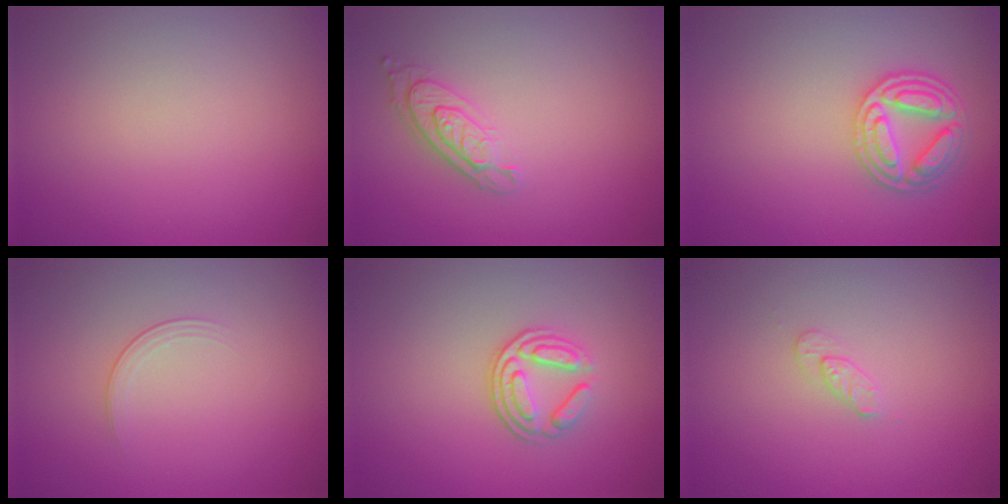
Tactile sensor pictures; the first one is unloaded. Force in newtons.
{"total": 3.0, "press": 2.3, "slide": 1.9}
{"total": 4.0, "press": 3.8, "slide": 1.3}
{"total": 1.3, "press": 0.5, "slide": 1.2}
{"total": 3.4, "press": 2.5, "slide": 2.3}
{"total": 1.1, "press": 1.1, "slide": 0.2}